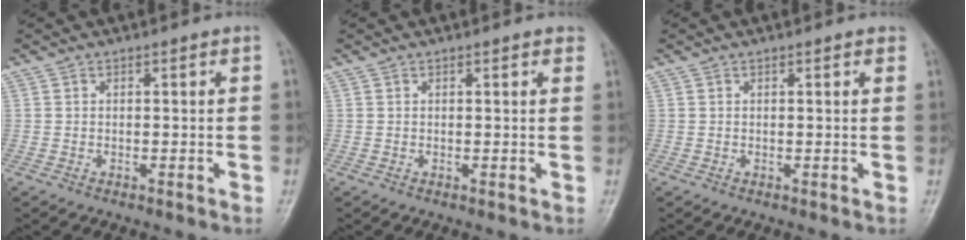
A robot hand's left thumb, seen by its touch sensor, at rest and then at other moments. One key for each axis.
{"total": 1.7, "fx": 1.2, "fy": 0.5, "fz": 1.2, "tx": -0.008, "ty": 0.002, "tz": 0.010}
{"total": 1.3, "fx": 0.8, "fy": 0.3, "fz": 0.9, "tx": -0.011, "ty": 0.001, "tz": 0.006}